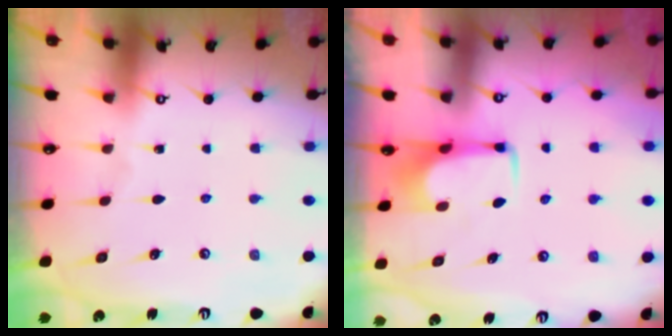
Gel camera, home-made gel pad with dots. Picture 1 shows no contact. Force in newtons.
{"total": 1.5, "press": 1.5, "slide": 0.5}